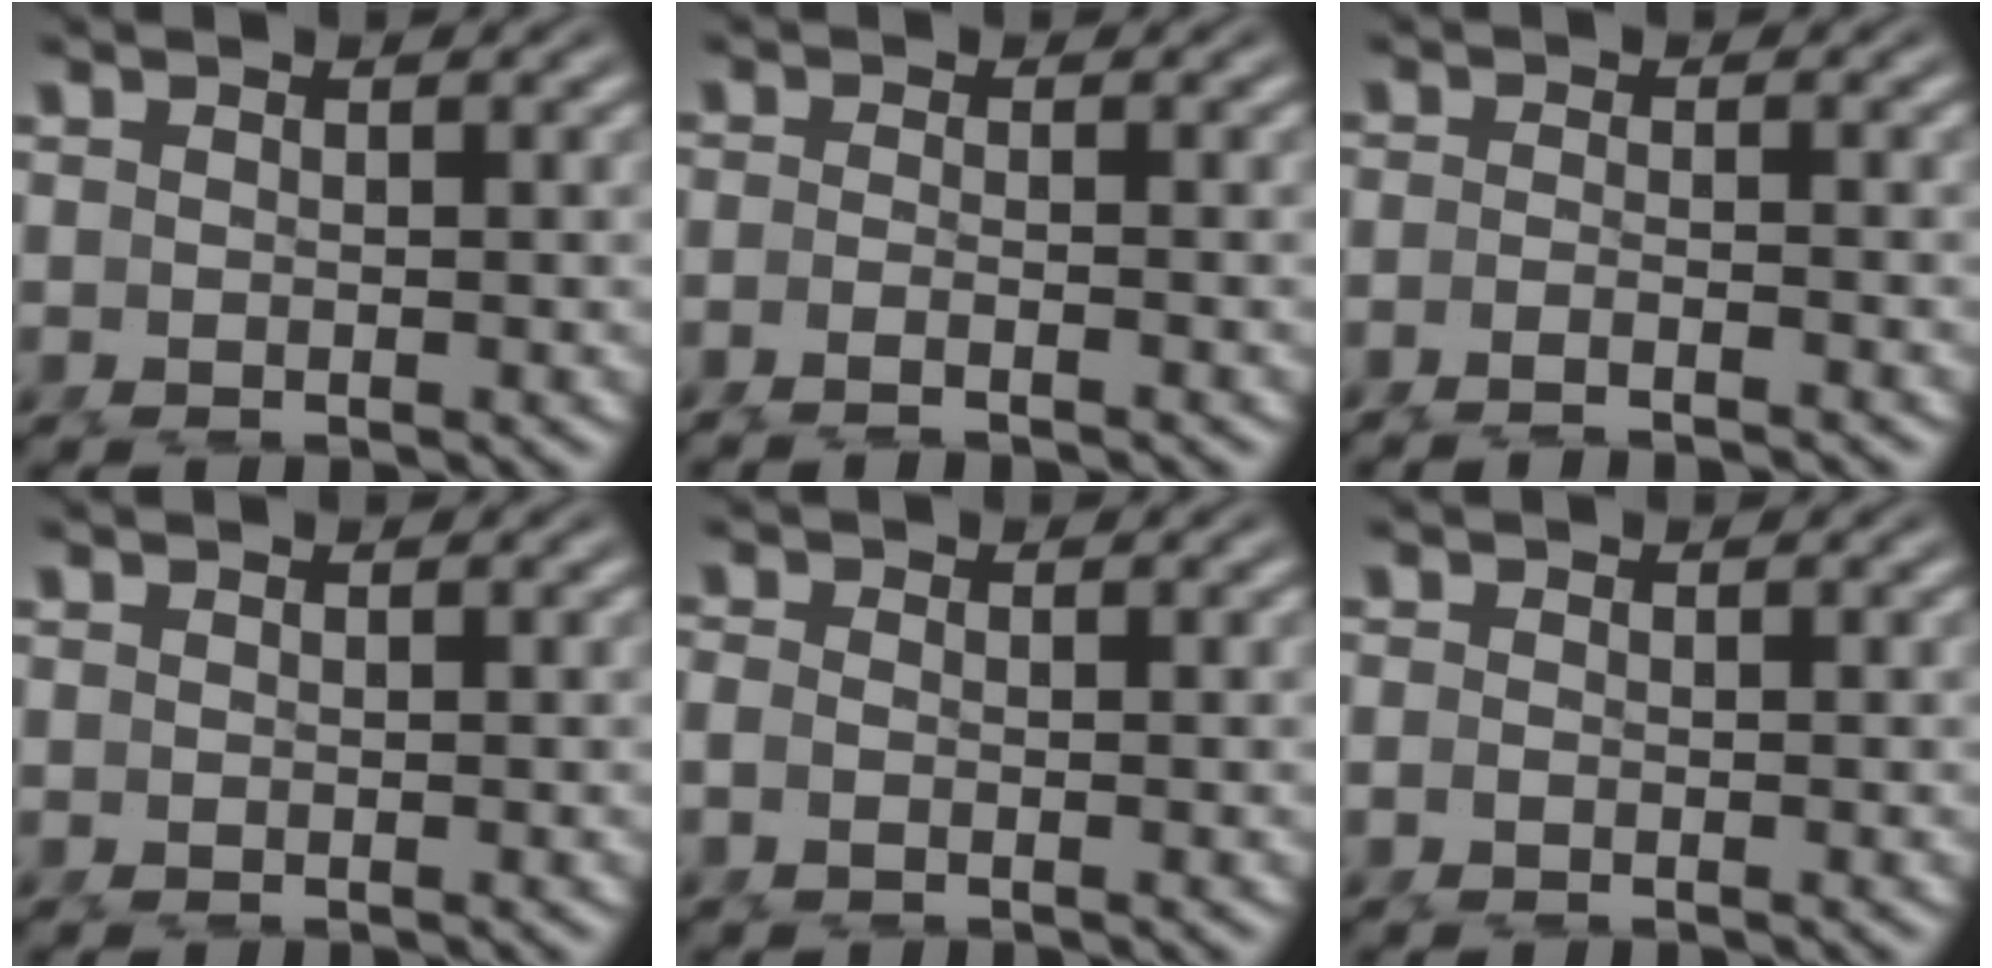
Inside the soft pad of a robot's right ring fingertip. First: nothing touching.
{"total": 3.1, "force": [-2.7, 0.5, 1.4], "torque": [-0.031, -0.001, -0.049]}
{"total": 4.1, "force": [-3.8, 0.6, 1.6], "torque": [-0.032, -0.003, -0.065]}
{"total": 0.0}
{"total": 1.8, "force": [-0.8, 1.2, 1.1], "torque": [-0.030, -0.003, -0.018]}
{"total": 1.0, "force": [-0.6, 0.7, 0.5], "torque": [-0.016, -0.001, -0.015]}